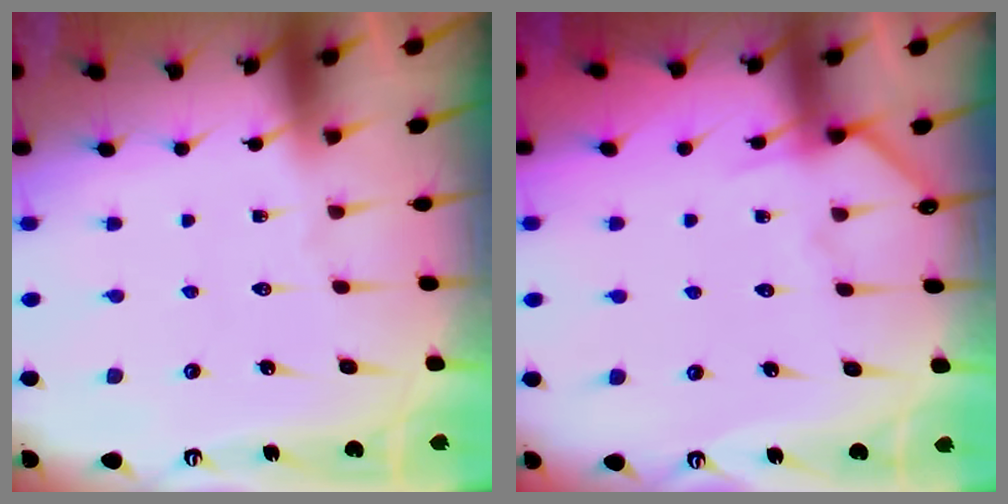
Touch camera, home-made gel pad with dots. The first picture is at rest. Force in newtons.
{"total": 6.0, "press": 5.9, "slide": 0.7}